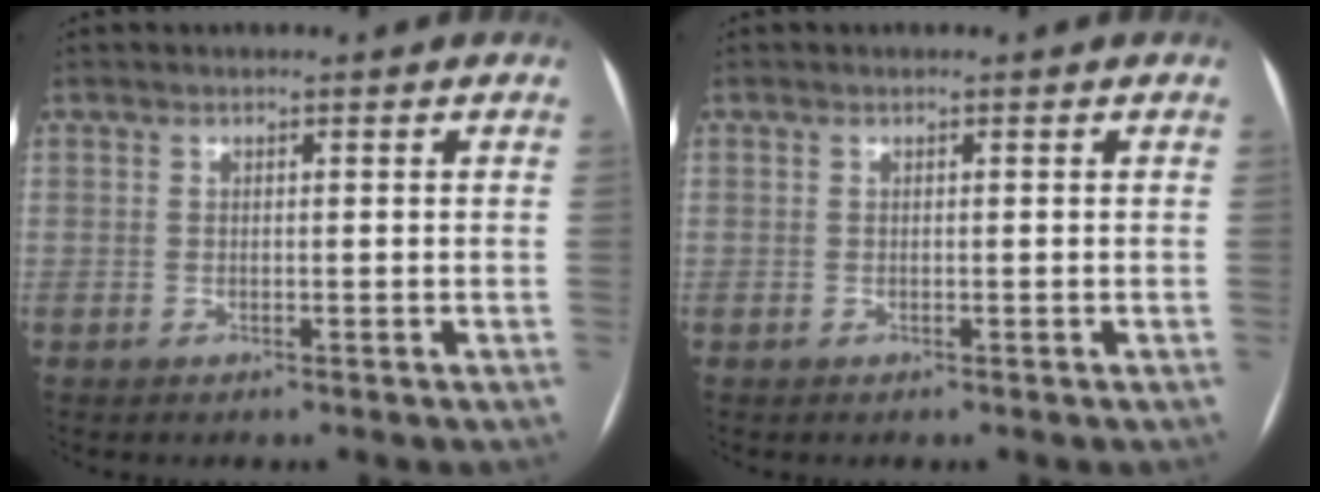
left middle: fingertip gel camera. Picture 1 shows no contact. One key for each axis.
{"total": 0.0}